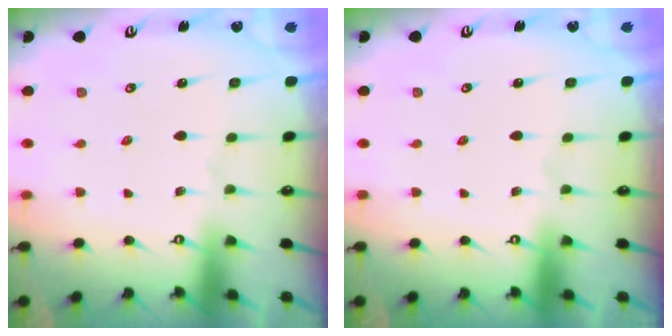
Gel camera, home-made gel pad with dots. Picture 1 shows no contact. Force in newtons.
{"total": 0.0}